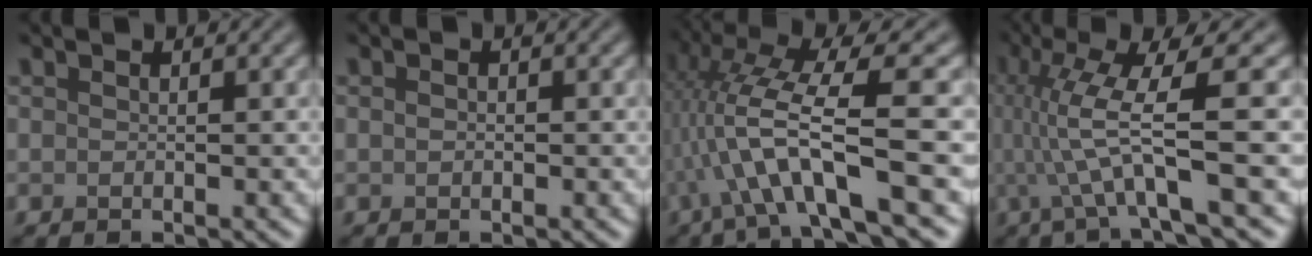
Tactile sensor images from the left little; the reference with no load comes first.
{"total": 0.7, "force": [-0.4, 0.4, 0.3], "torque": [-0.005, 0.000, -0.007]}
{"total": 9.0, "force": [-2.0, 1.6, 8.6], "torque": [-0.155, 0.015, -0.038]}
{"total": 7.8, "force": [-0.2, 1.4, 7.7], "torque": [-0.133, 0.004, -0.004]}